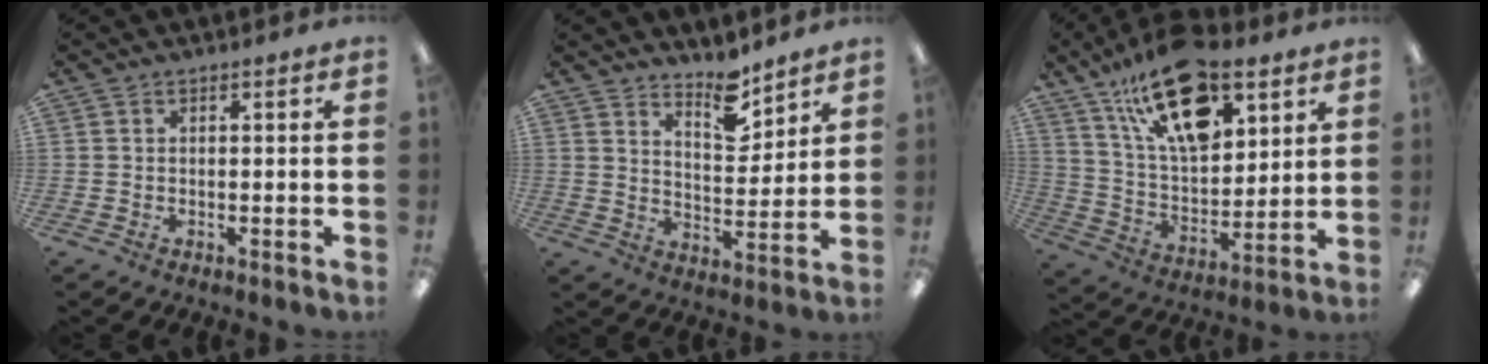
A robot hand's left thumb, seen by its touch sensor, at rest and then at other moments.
{"total": 9.1, "force": [7.5, 3.3, 3.8], "torque": [-0.040, -0.055, 0.129]}
{"total": 22.6, "force": [13.4, 10.5, 14.8], "torque": [-0.262, -0.057, 0.232]}